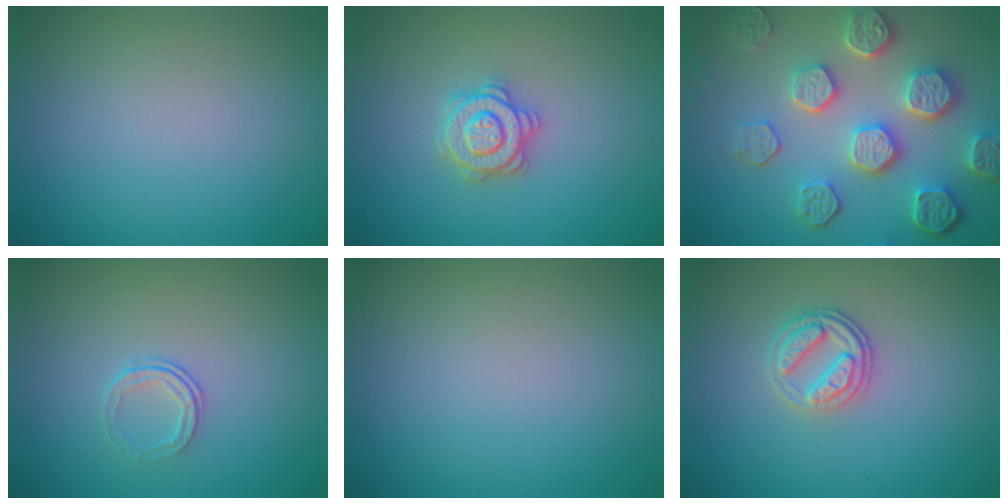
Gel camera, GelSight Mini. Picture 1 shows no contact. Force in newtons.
{"total": 2.8, "press": 2.8, "slide": 0.4}
{"total": 7.4, "press": 5.8, "slide": 4.6}
{"total": 1.3, "press": 0.9, "slide": 0.9}
{"total": 0.0}
{"total": 2.7, "press": 2.4, "slide": 1.1}